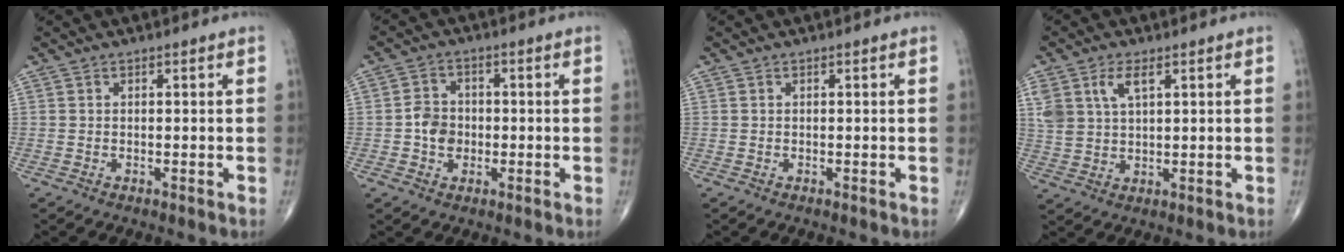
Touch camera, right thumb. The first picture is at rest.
{"total": 5.0, "force": [-0.8, 4.1, 2.7], "torque": [-0.032, 0.010, -0.019]}
{"total": 0.0}
{"total": 6.8, "force": [3.2, 3.5, 4.9], "torque": [-0.103, -0.005, 0.067]}